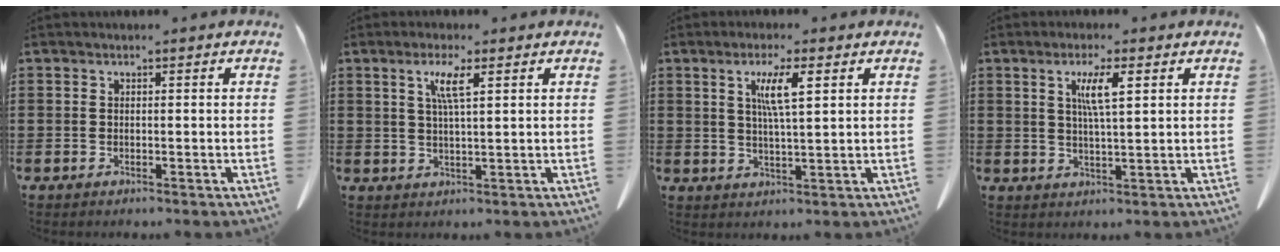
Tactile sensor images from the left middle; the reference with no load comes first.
{"total": 4.2, "force": [1.8, 0.3, 3.8], "torque": [-0.079, 0.002, 0.028]}
{"total": 5.5, "force": [2.2, 0.6, 5.0], "torque": [-0.103, 0.004, 0.034]}
{"total": 4.8, "force": [1.9, 0.5, 4.4], "torque": [-0.090, 0.004, 0.028]}